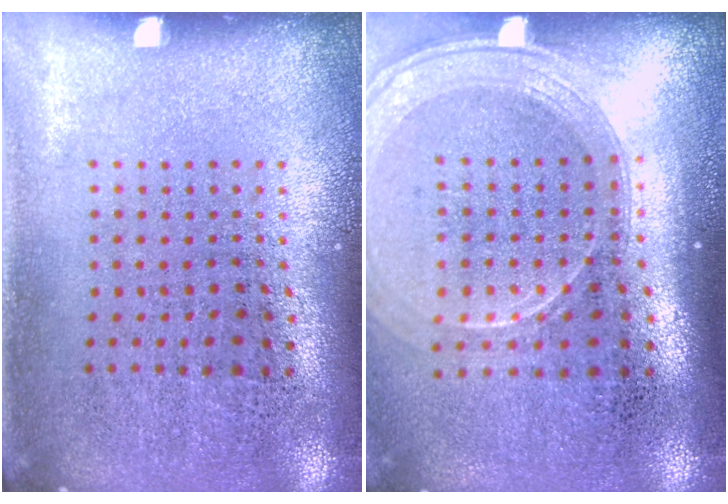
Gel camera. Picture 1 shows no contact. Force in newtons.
{"total": 1.8, "press": 1.6, "slide": 0.8}